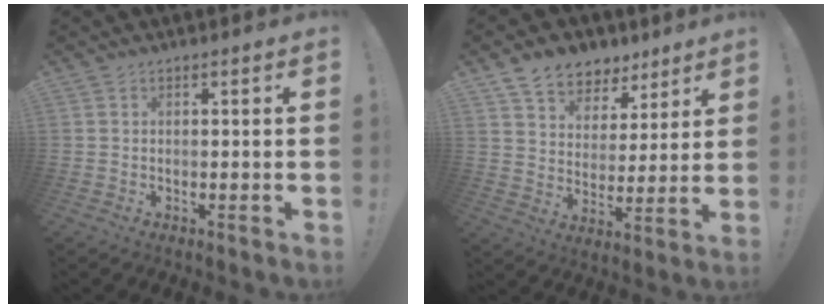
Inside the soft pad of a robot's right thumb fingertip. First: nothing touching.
{"total": 9.7, "force": [7.1, 6.2, 2.2], "torque": [-0.040, -0.050, 0.138]}